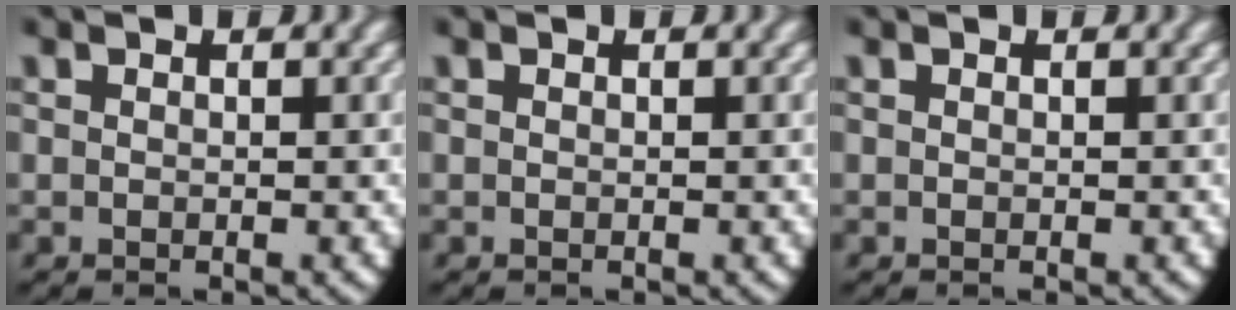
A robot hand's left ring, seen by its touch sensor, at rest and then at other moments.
{"total": 0.0}
{"total": 0.0}